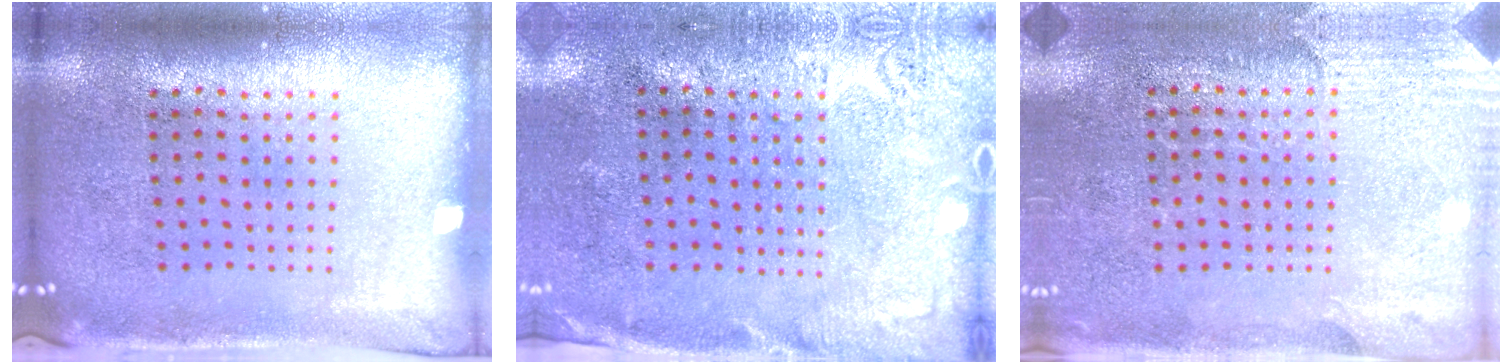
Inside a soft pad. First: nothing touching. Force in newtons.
{"total": 2.8, "press": 2.4, "slide": 1.4}
{"total": 2.7, "press": 2.5, "slide": 1.1}